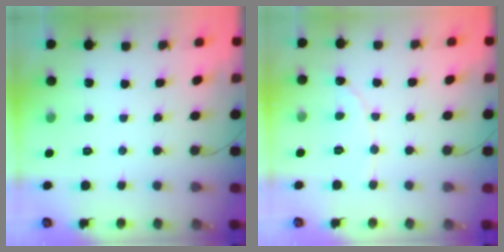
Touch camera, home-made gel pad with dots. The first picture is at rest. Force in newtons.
{"total": 2.3, "press": 2.3, "slide": 0.2}